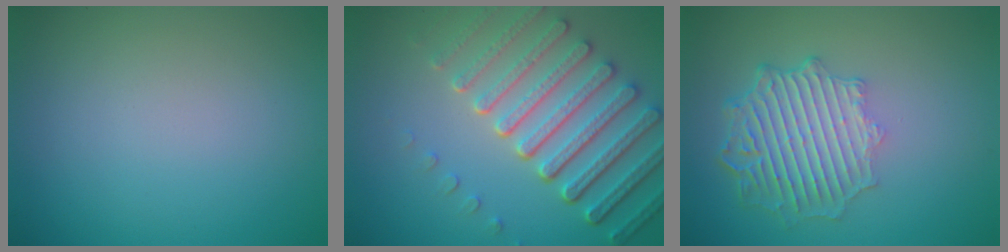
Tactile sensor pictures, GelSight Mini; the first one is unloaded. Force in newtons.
{"total": 7.5, "press": 5.7, "slide": 4.9}
{"total": 6.1, "press": 4.6, "slide": 4.0}